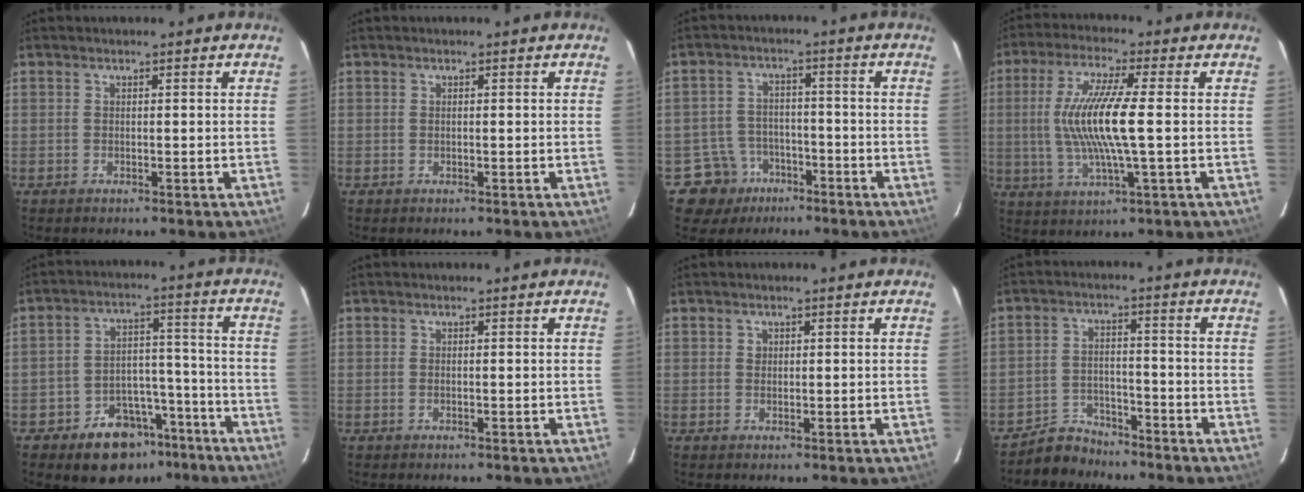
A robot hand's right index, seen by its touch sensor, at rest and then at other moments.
{"total": 0.0}
{"total": 7.6, "force": [-4.5, 6.1, 0.2], "torque": [-0.019, 0.031, -0.068]}
{"total": 12.7, "force": [0.0, 0.9, 12.6], "torque": [-0.247, -0.005, 0.001]}
{"total": 11.9, "force": [-8.0, 7.8, 4.1], "torque": [-0.075, 0.043, -0.099]}
{"total": 0.0}
{"total": 0.9, "force": [0.2, 0.9, 0.0], "torque": [0.006, 0.006, 0.004]}
{"total": 5.9, "force": [-5.3, 2.7, 0.0], "torque": [-0.013, 0.017, -0.089]}